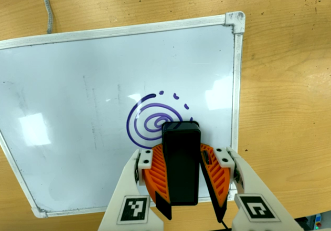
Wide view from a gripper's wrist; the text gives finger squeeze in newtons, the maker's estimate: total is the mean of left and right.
{"total": 14.7, "left": 17.4, "right": 12.0}